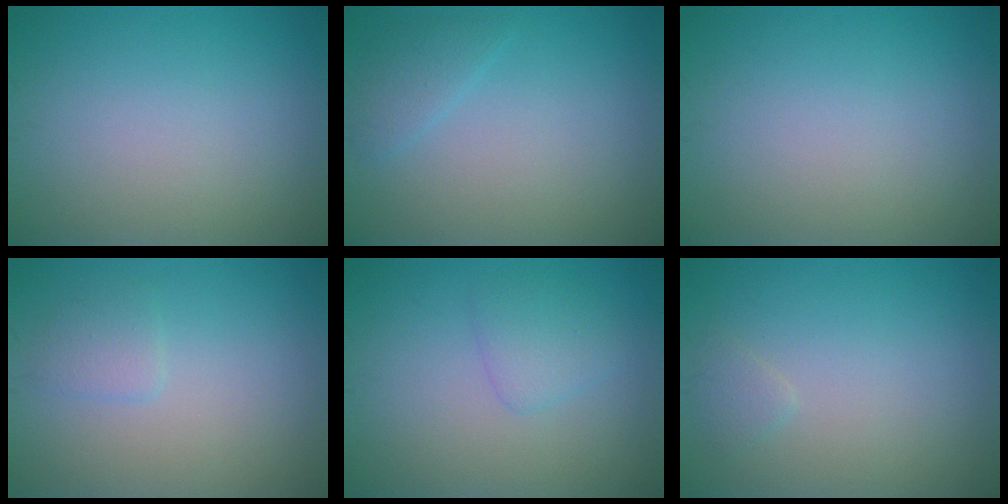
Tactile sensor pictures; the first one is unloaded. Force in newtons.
{"total": 1.5, "press": 1.5, "slide": 0.1}
{"total": 0.0}
{"total": 1.4, "press": 1.4, "slide": 0.1}
{"total": 1.9, "press": 1.9, "slide": 0.2}
{"total": 0.9, "press": 0.9, "slide": 0.1}